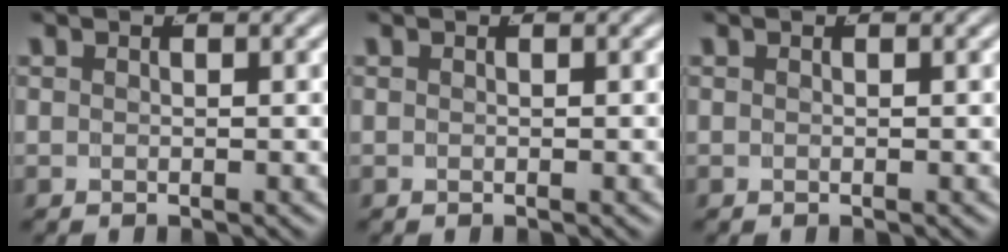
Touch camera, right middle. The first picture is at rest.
{"total": 0.0}
{"total": 0.0}